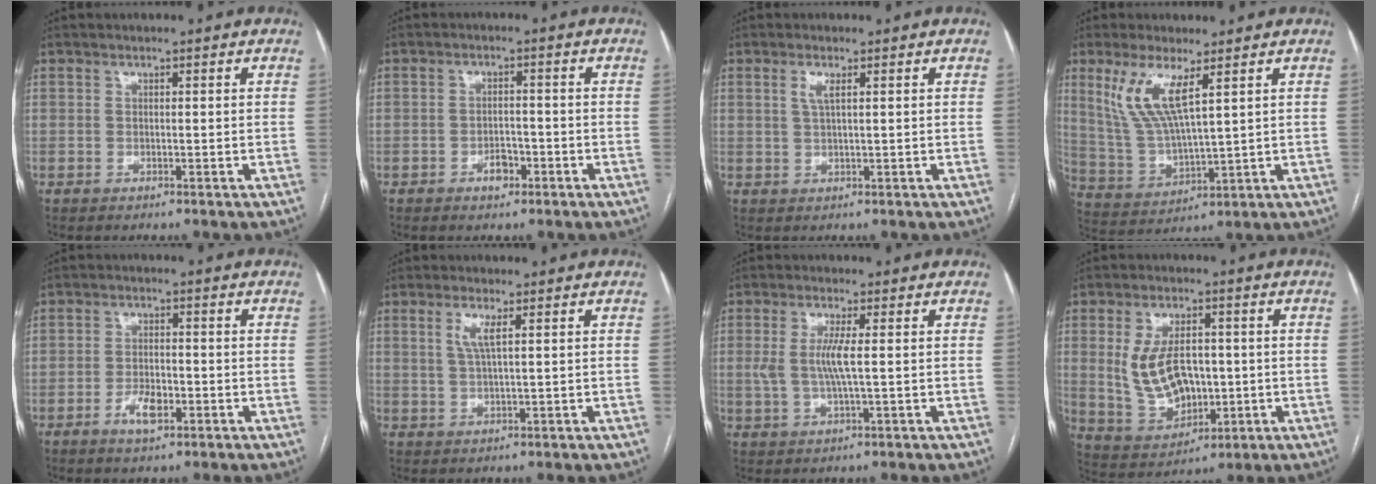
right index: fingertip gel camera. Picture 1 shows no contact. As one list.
[{"total": 2.9, "force": [-1.7, 1.7, 1.7], "torque": [-0.025, 0.006, -0.022]}, {"total": 1.9, "force": [0.8, 0.2, 1.7], "torque": [-0.042, 0.001, 0.016]}, {"total": 9.3, "force": [4.6, 1.6, 7.9], "torque": [-0.180, -0.004, 0.102]}, {"total": 4.1, "force": [-1.9, 1.7, 3.2], "torque": [-0.060, 0.002, -0.031]}, {"total": 3.2, "force": [1.2, 0.2, 2.9], "torque": [-0.067, 0.000, 0.025]}, {"total": 4.6, "force": [0.4, 0.4, 4.6], "torque": [-0.102, 0.000, 0.007]}, {"total": 10.5, "force": [0.3, 6.4, 8.3], "torque": [-0.170, 0.008, 0.023]}]